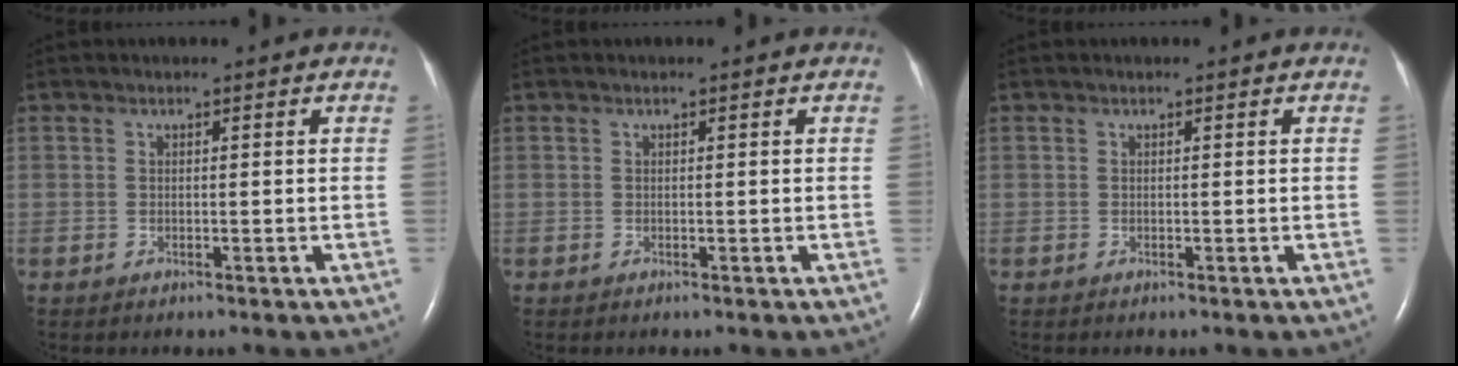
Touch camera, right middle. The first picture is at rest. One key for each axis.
{"total": 0.0}
{"total": 0.0}